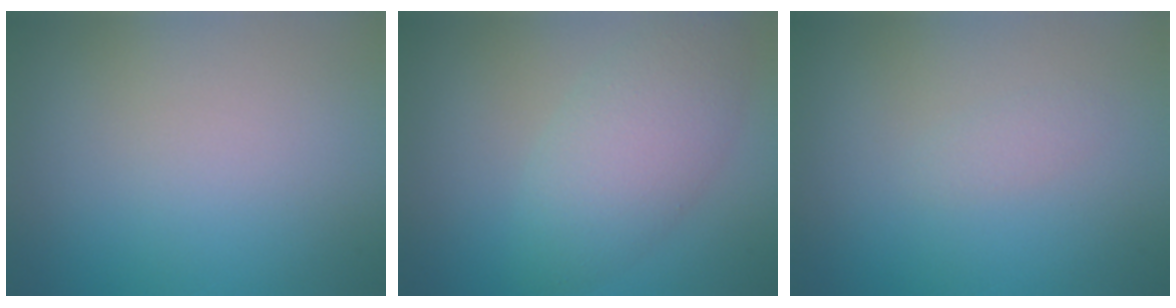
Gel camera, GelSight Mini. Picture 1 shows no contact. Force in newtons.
{"total": 4.8, "press": 4.8, "slide": 0.0}
{"total": 0.8, "press": 0.8, "slide": 0.1}